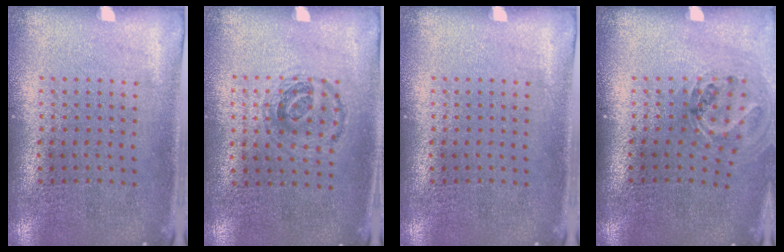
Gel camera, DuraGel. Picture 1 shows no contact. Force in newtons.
{"total": 0.9, "press": 0.8, "slide": 0.4}
{"total": 0.0}
{"total": 1.1, "press": 1.1, "slide": 0.4}